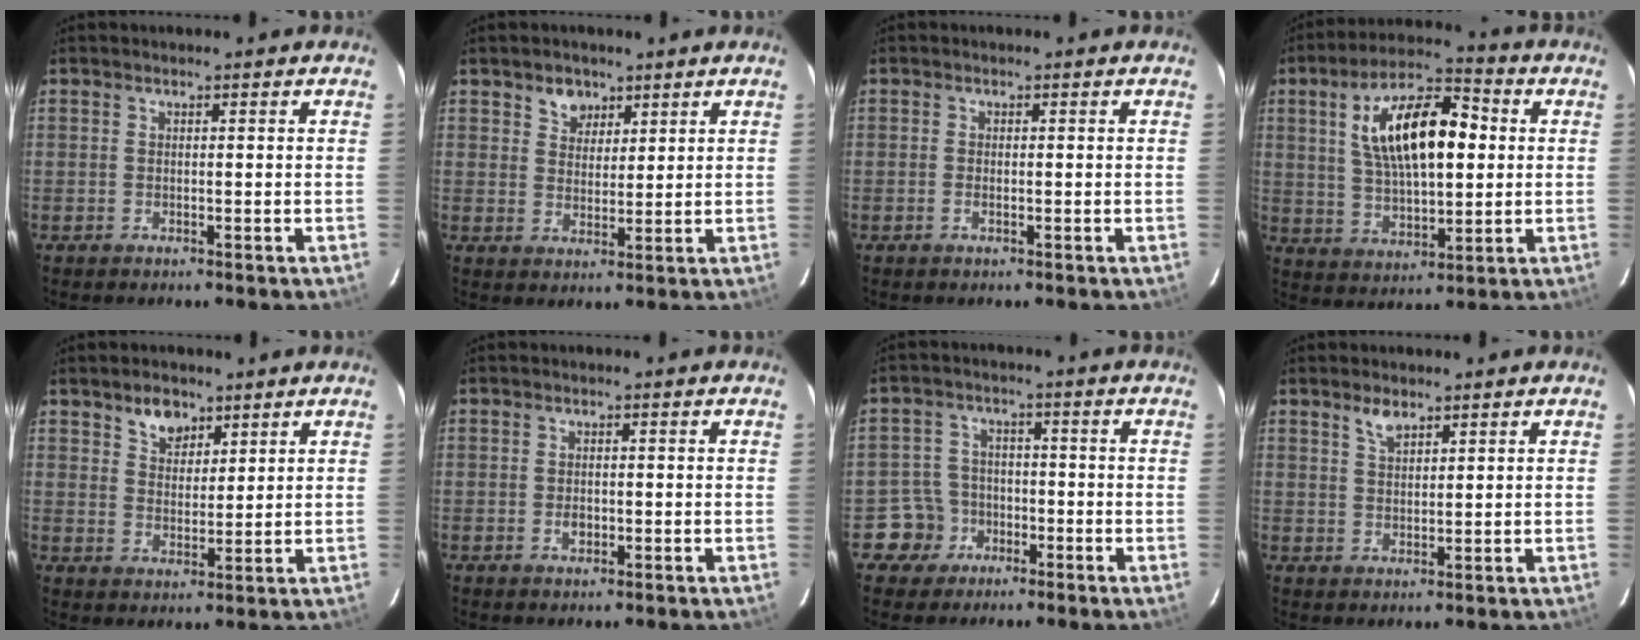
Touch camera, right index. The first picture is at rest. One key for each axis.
{"total": 4.3, "fx": 2.8, "fy": 3.1, "fz": 1.1, "tx": -0.009, "ty": 0.006, "tz": 0.049}
{"total": 1.0, "fx": -0.4, "fy": 0.4, "fz": 0.8, "tx": -0.019, "ty": 0.000, "tz": -0.008}
{"total": 16.4, "fx": 3.4, "fy": 7.1, "fz": 14.4, "tx": -0.254, "ty": 0.024, "tz": 0.060}
{"total": 5.3, "fx": 3.6, "fy": 3.3, "fz": 2.2, "tx": -0.028, "ty": 0.002, "tz": 0.066}
{"total": 1.9, "fx": -0.6, "fy": 1.2, "fz": 1.3, "tx": -0.024, "ty": 0.002, "tz": -0.010}
{"total": 5.9, "fx": -2.8, "fy": 5.2, "fz": 0.0, "tx": -0.011, "ty": 0.027, "tz": -0.048}
{"total": 3.0, "fx": 2.2, "fy": 1.2, "fz": 1.6, "tx": -0.028, "ty": 0.004, "tz": 0.042}